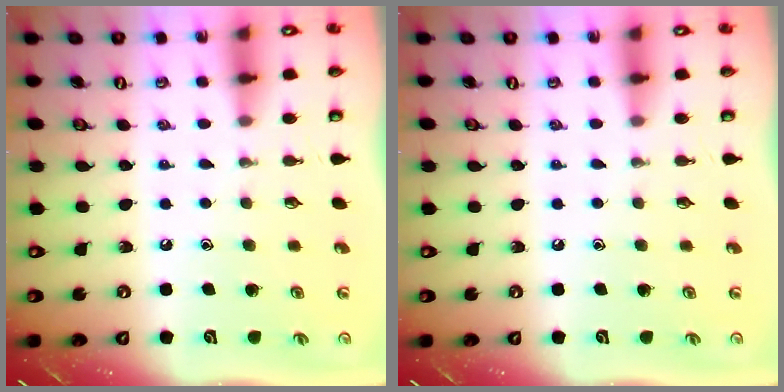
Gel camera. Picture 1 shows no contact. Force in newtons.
{"total": 0.0}